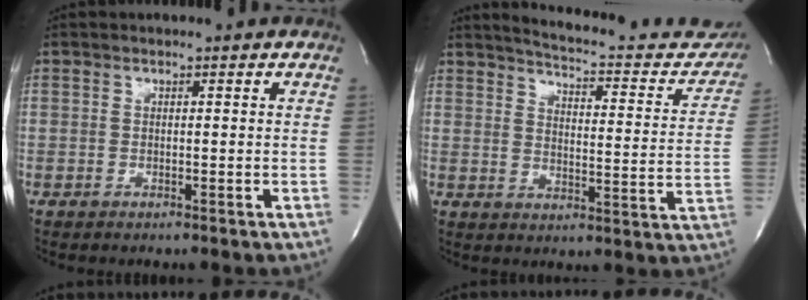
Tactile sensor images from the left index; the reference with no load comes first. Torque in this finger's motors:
{"motor_torque": [1.10, -1.04, 0.07, 0.01]}